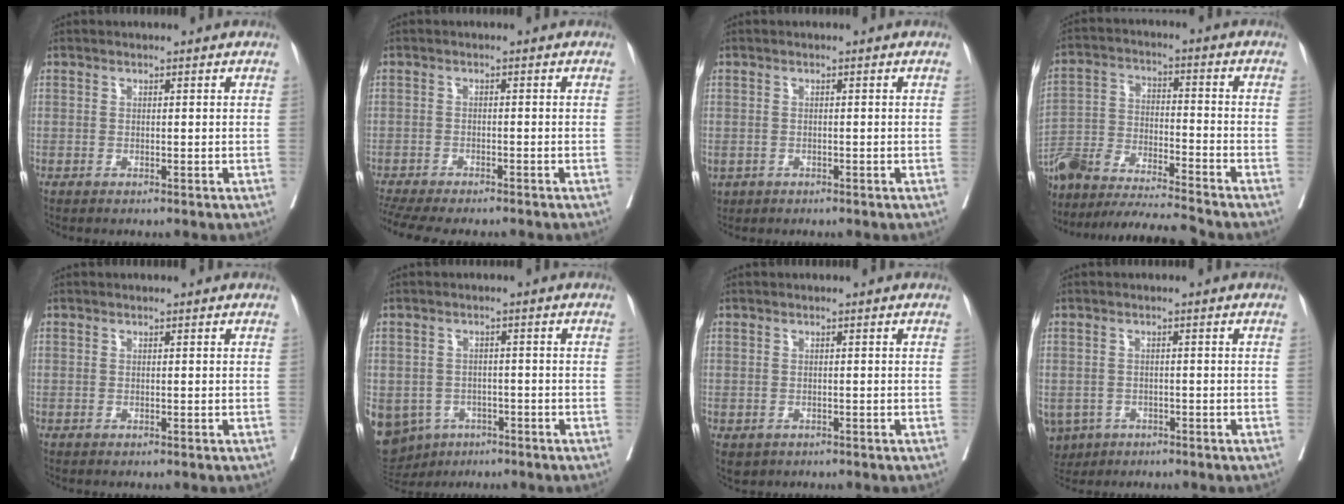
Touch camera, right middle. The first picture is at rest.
{"total": 11.6, "force": [-10.1, 2.3, 5.3], "torque": [-0.091, -0.007, -0.143]}
{"total": 2.4, "force": [-1.3, 1.9, 0.8], "torque": [-0.019, -0.002, -0.016]}
{"total": 20.0, "force": [-18.6, 0.5, 7.4], "torque": [-0.174, -0.015, -0.317]}
{"total": 0.0}
{"total": 15.4, "force": [-7.0, 12.6, 5.5], "torque": [-0.169, 0.000, -0.089]}
{"total": 2.0, "force": [-1.1, 1.6, 0.7], "torque": [-0.007, -0.001, -0.009]}
{"total": 7.3, "force": [-3.7, 5.9, 2.2], "torque": [-0.060, -0.001, -0.054]}